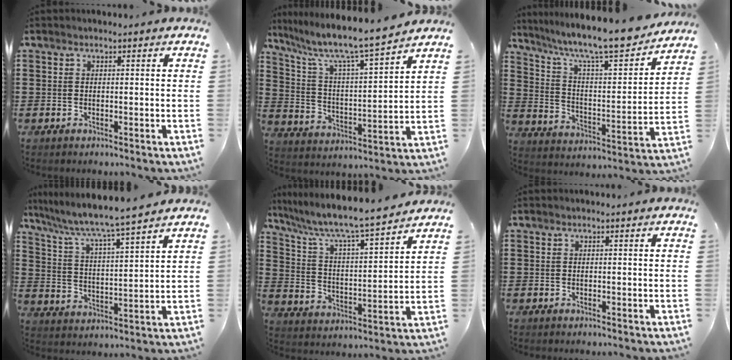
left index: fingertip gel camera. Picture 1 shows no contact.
{"total": 7.5, "force": [6.5, 0.3, 3.9], "torque": [-0.106, -0.049, 0.102]}
{"total": 10.5, "force": [9.1, 0.6, 5.1], "torque": [-0.118, -0.068, 0.148]}
{"total": 5.5, "force": [4.9, -0.5, 2.3], "torque": [-0.070, -0.040, 0.074]}
{"total": 6.7, "force": [5.9, 0.2, 3.2], "torque": [-0.089, -0.046, 0.090]}
{"total": 0.0}